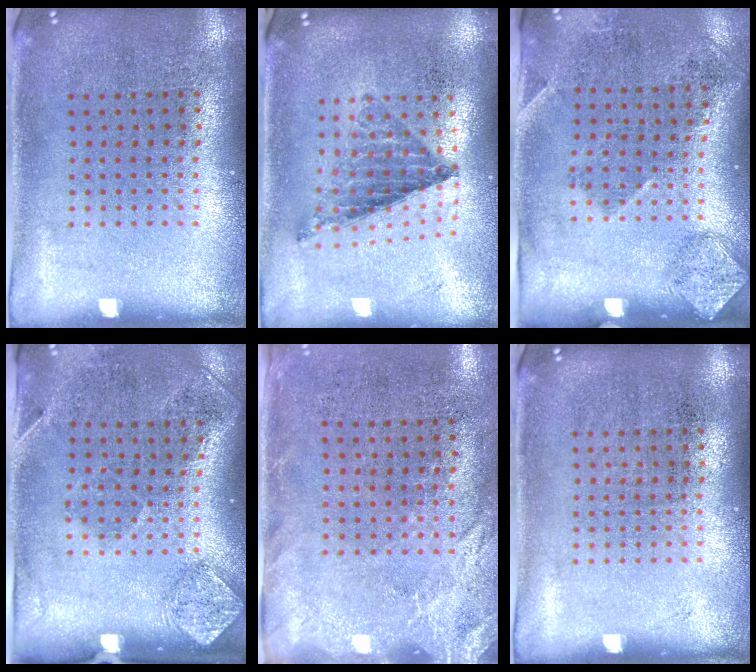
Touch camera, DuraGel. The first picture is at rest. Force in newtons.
{"total": 0.7, "press": 0.7, "slide": 0.0}
{"total": 1.9, "press": 1.2, "slide": 1.4}
{"total": 1.9, "press": 1.1, "slide": 1.5}
{"total": 2.6, "press": 2.1, "slide": 1.5}
{"total": 0.0}